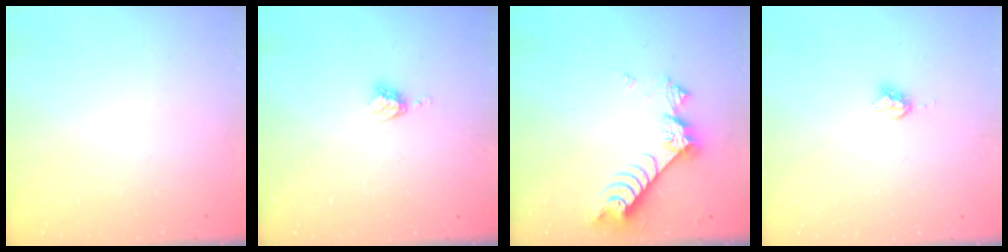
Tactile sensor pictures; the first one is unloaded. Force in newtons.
{"total": 4.6, "press": 4.6, "slide": 0.1}
{"total": 7.9, "press": 7.9, "slide": 0.6}
{"total": 4.4, "press": 4.4, "slide": 0.1}